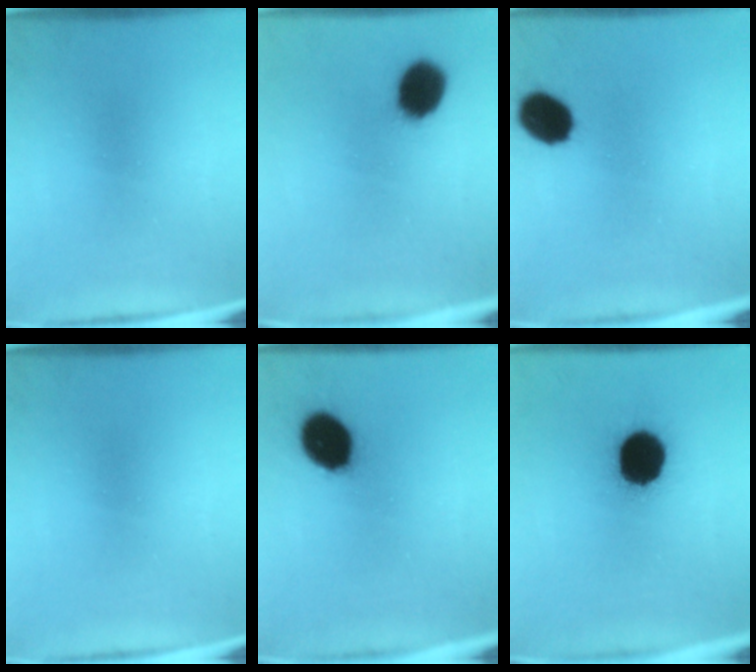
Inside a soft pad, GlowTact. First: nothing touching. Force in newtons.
{"total": 10.6}
{"total": 9.2}
{"total": 0.0}
{"total": 12.4}
{"total": 16.2}